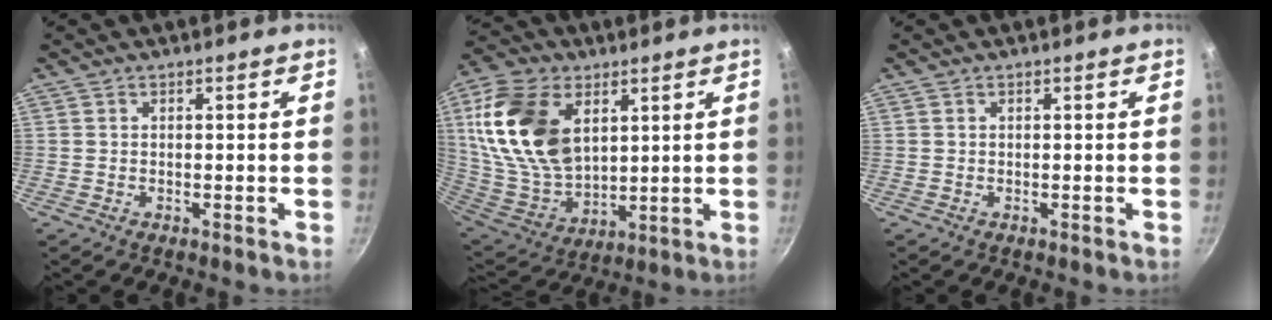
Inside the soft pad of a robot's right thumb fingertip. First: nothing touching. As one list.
[{"total": 21.1, "force": [6.7, 13.4, 14.9], "torque": [-0.270, -0.025, 0.137]}, {"total": 0.0}]